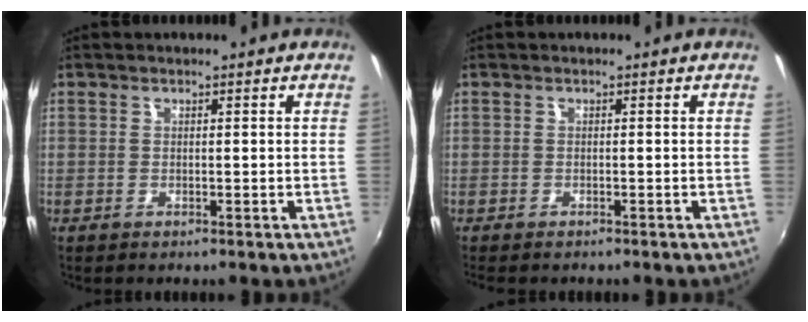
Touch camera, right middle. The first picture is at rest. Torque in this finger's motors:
{"motor_torque": [0.31, -0.35, 0.02, 0.02]}